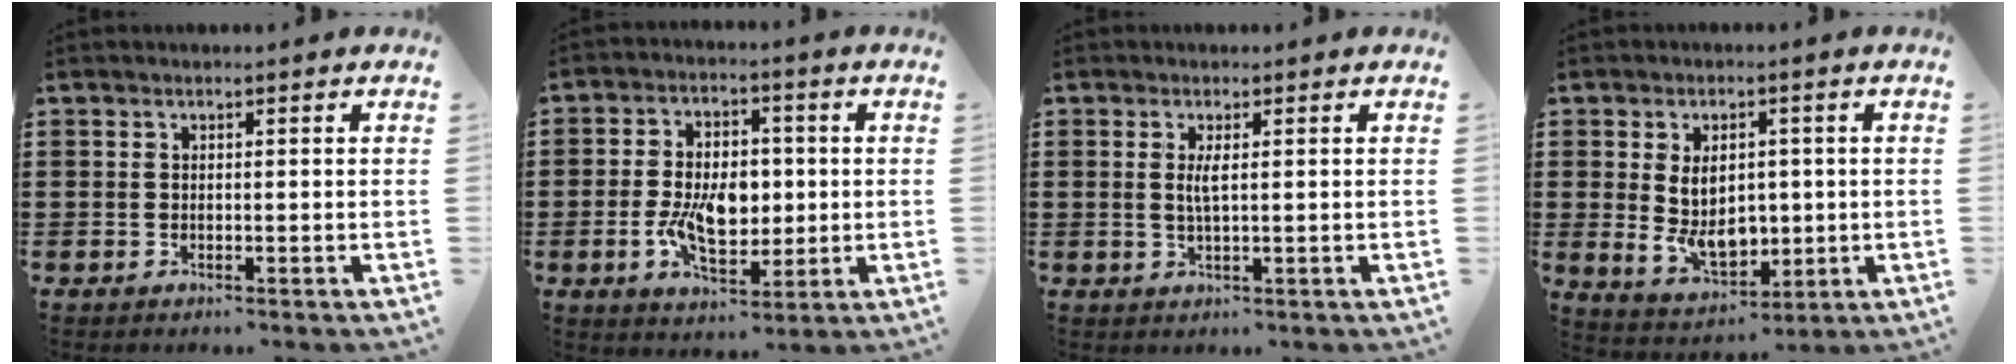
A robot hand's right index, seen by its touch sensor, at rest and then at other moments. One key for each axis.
{"total": 8.6, "fx": -0.8, "fy": 5.3, "fz": 6.7, "tx": -0.125, "ty": 0.003, "tz": -0.019}
{"total": 2.3, "fx": 0.4, "fy": 0.4, "fz": 2.2, "tx": -0.044, "ty": -0.001, "tz": 0.005}
{"total": 7.6, "fx": 0.1, "fy": 5.1, "fz": 5.6, "tx": -0.098, "ty": 0.003, "tz": -0.003}